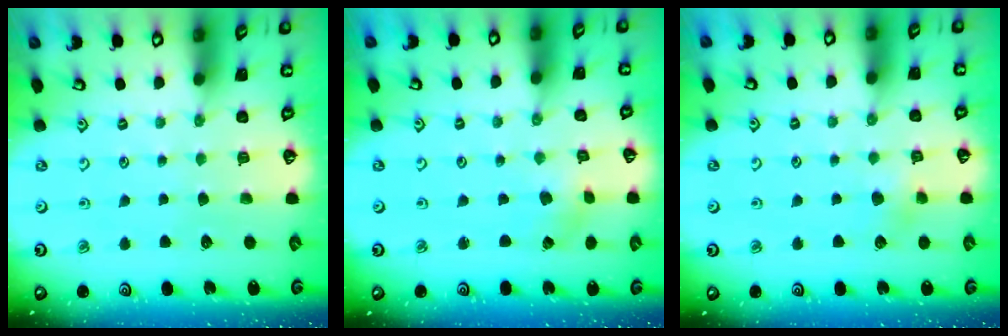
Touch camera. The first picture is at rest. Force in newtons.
{"total": 0.0}
{"total": 4.2, "press": 4.2, "slide": 0.6}